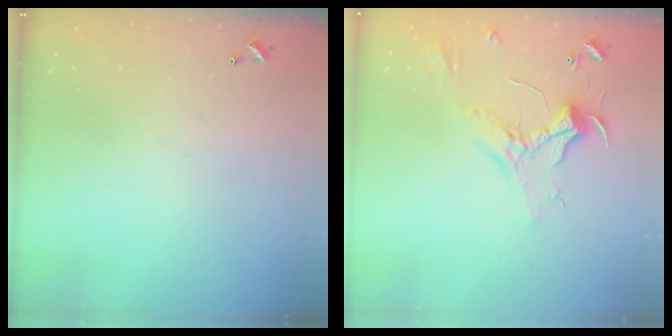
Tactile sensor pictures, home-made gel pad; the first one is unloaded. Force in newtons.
{"total": 2.4, "press": 2.3, "slide": 0.7}